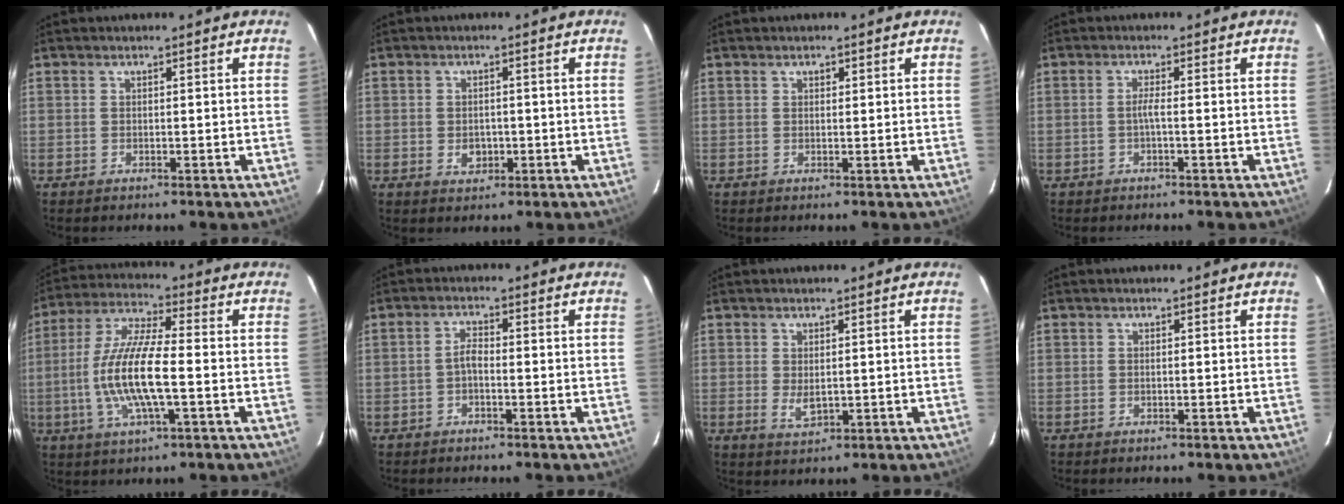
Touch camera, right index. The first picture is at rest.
{"total": 3.1, "force": [-0.8, 2.4, 1.6], "torque": [-0.028, 0.000, -0.008]}
{"total": 0.8, "force": [0.4, 0.6, 0.3], "torque": [-0.003, 0.003, 0.007]}
{"total": 1.2, "force": [-0.5, -0.2, 1.0], "torque": [-0.020, 0.001, -0.011]}
{"total": 13.7, "force": [-2.5, 3.0, 13.1], "torque": [-0.270, -0.003, -0.051]}
{"total": 1.9, "force": [-0.9, 0.7, 1.5], "torque": [-0.032, 0.008, -0.019]}
{"total": 2.9, "force": [0.0, 1.6, 2.4], "torque": [-0.042, -0.007, 0.004]}
{"total": 0.0}